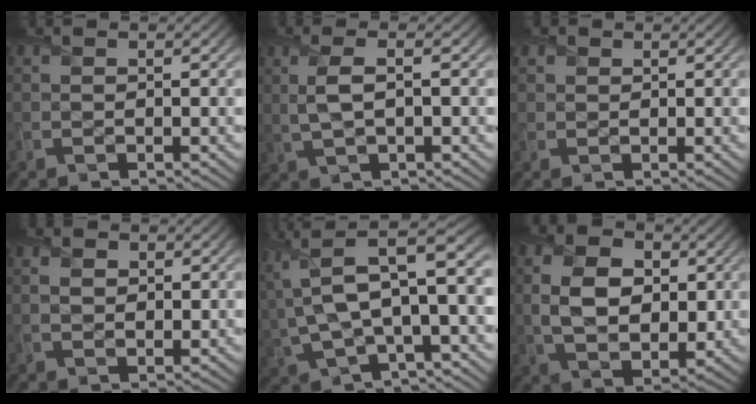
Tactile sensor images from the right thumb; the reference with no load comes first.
{"total": 3.9, "force": [0.6, 1.0, 3.8], "torque": [-0.087, 0.004, 0.014]}
{"total": 1.4, "force": [0.9, 1.0, 0.1], "torque": [-0.006, 0.001, 0.020]}
{"total": 2.4, "force": [0.5, 1.7, 1.6], "torque": [-0.036, -0.002, 0.011]}
{"total": 13.5, "force": [1.5, 5.9, 12.0], "torque": [-0.274, -0.007, 0.030]}
{"total": 9.3, "force": [1.0, 6.2, 6.9], "torque": [-0.156, -0.004, 0.016]}